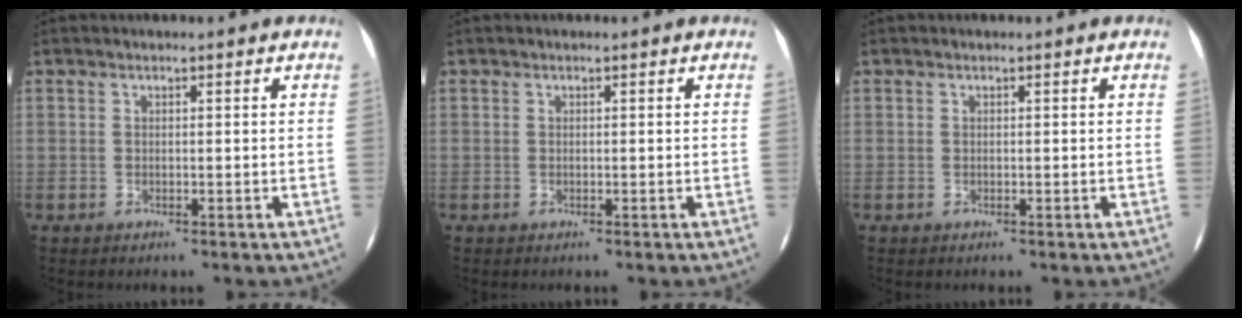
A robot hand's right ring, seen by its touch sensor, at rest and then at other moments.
{"total": 0.0}
{"total": 0.0}